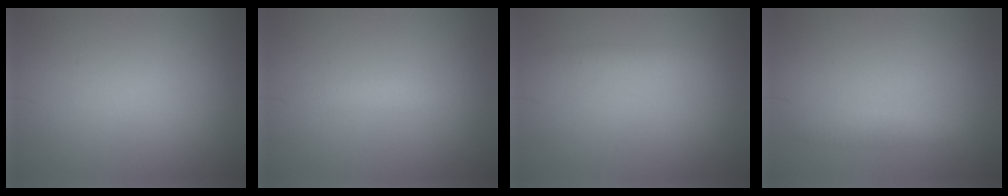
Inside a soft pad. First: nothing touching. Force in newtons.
{"total": 1.3, "press": 1.3, "slide": 0.2}
{"total": 0.9, "press": 0.9, "slide": 0.0}
{"total": 1.4, "press": 1.4, "slide": 0.0}